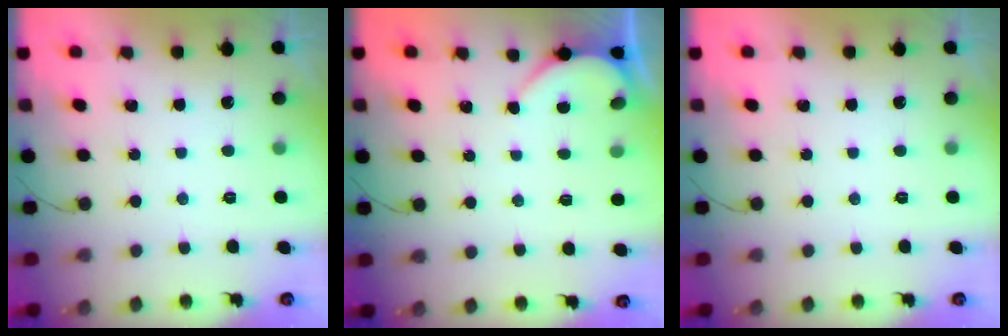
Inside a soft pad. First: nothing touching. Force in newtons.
{"total": 1.6, "press": 1.6, "slide": 0.2}
{"total": 0.0}